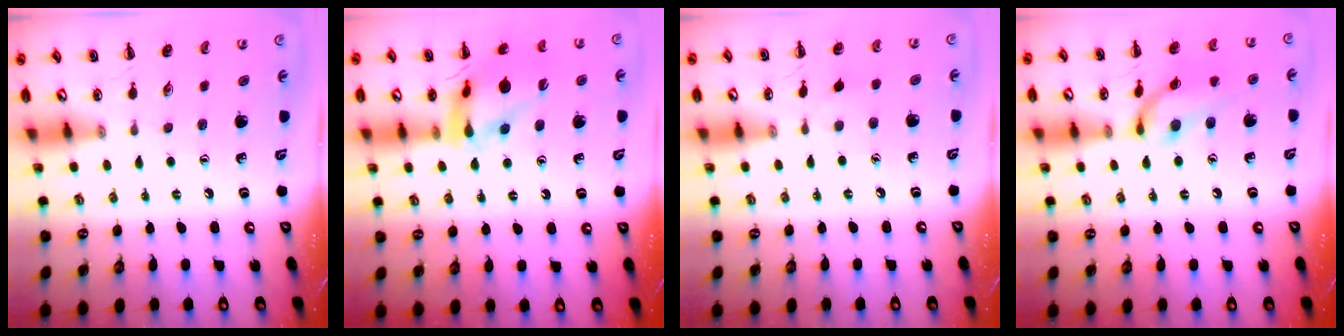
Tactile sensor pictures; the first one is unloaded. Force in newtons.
{"total": 15.5, "press": 15.4, "slide": 1.8}
{"total": 2.9, "press": 2.7, "slide": 1.1}
{"total": 14.0, "press": 13.9, "slide": 1.2}